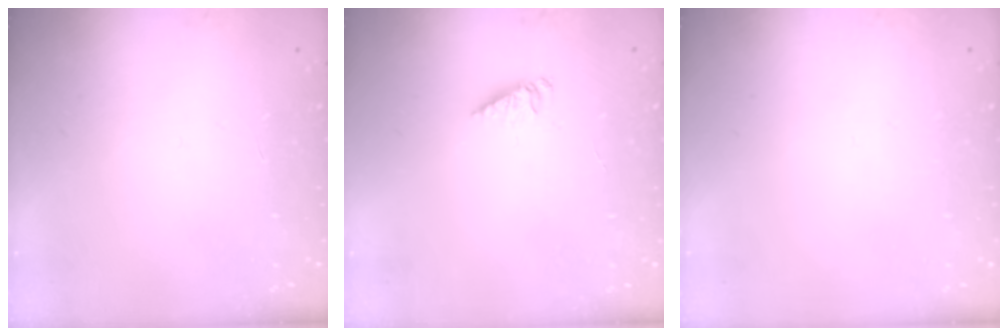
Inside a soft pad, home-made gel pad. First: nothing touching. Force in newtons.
{"total": 2.2, "press": 2.2, "slide": 0.3}
{"total": 0.0}